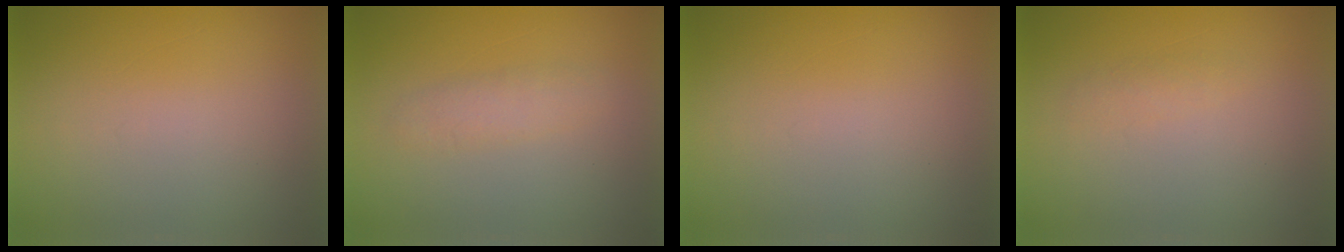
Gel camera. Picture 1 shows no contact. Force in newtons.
{"total": 2.3}
{"total": 0.0}
{"total": 1.2}